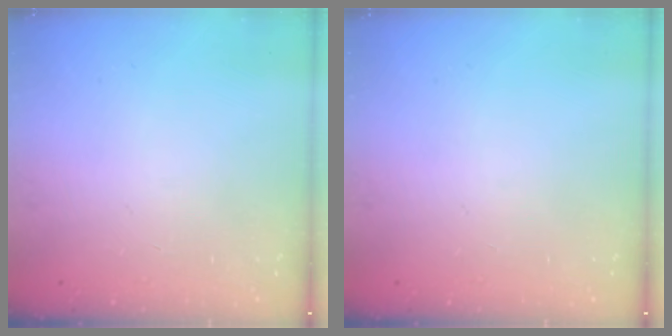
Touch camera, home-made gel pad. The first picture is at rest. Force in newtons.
{"total": 0.0}